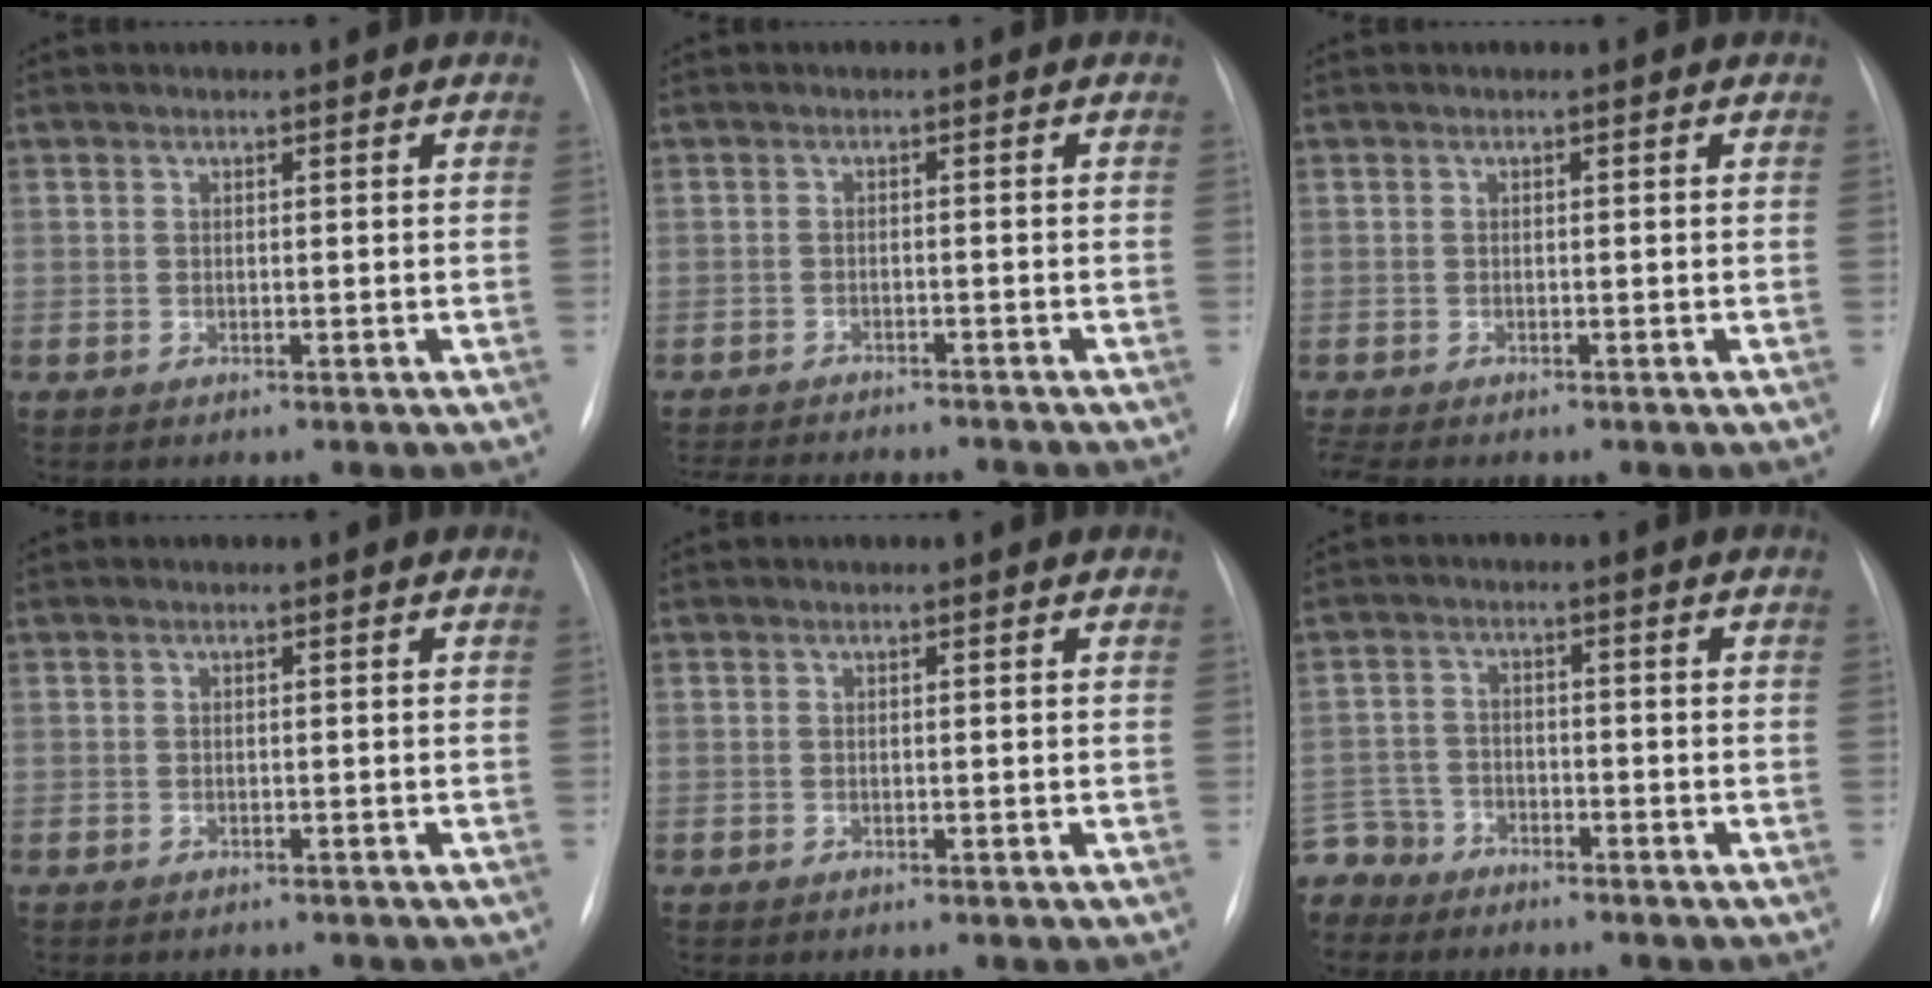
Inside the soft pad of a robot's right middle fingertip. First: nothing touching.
{"total": 13.3, "force": [-12.1, 2.5, 4.8], "torque": [-0.094, -0.010, -0.160]}
{"total": 2.4, "force": [-2.0, 0.6, 1.2], "torque": [-0.022, -0.005, -0.029]}
{"total": 1.1, "force": [-0.9, 0.6, 0.0], "torque": [-0.003, 0.002, -0.012]}
{"total": 0.0}
{"total": 6.3, "force": [-5.5, 3.0, -0.1], "torque": [0.003, -0.005, -0.110]}